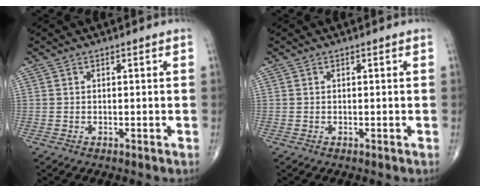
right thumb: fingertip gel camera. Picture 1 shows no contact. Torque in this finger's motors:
{"motor_torque": [0.00, 0.00, 0.00, 0.00, 0.00]}